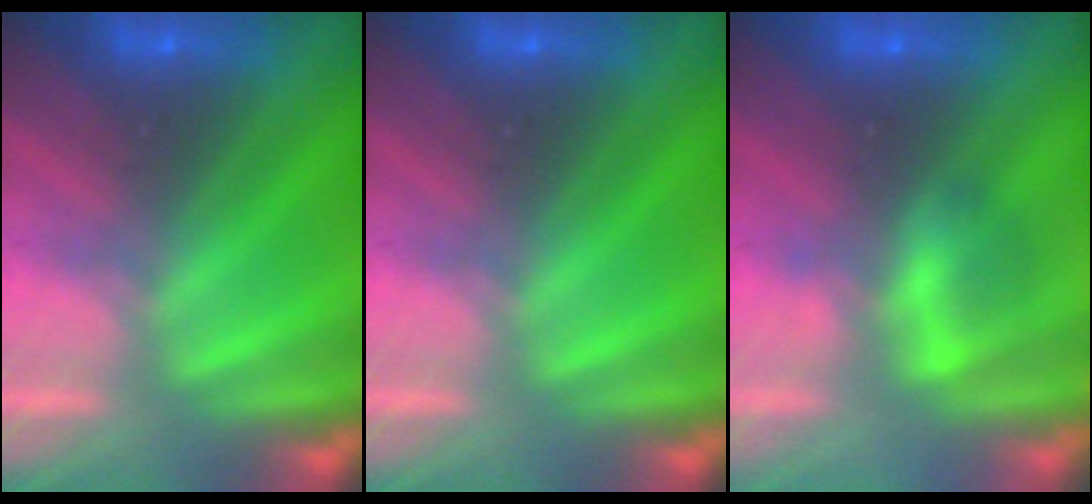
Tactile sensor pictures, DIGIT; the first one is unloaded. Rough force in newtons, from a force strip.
{"total": 0.0}
{"total": 2.1}